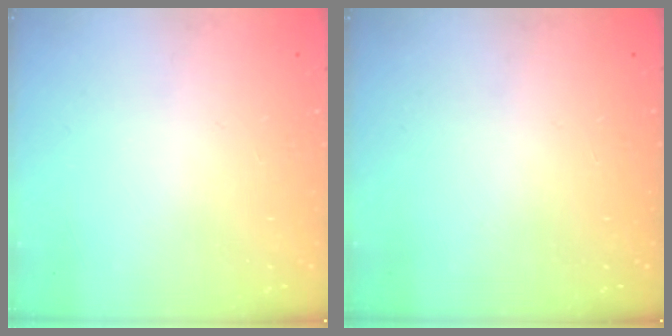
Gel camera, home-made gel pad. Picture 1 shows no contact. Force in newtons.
{"total": 0.0}